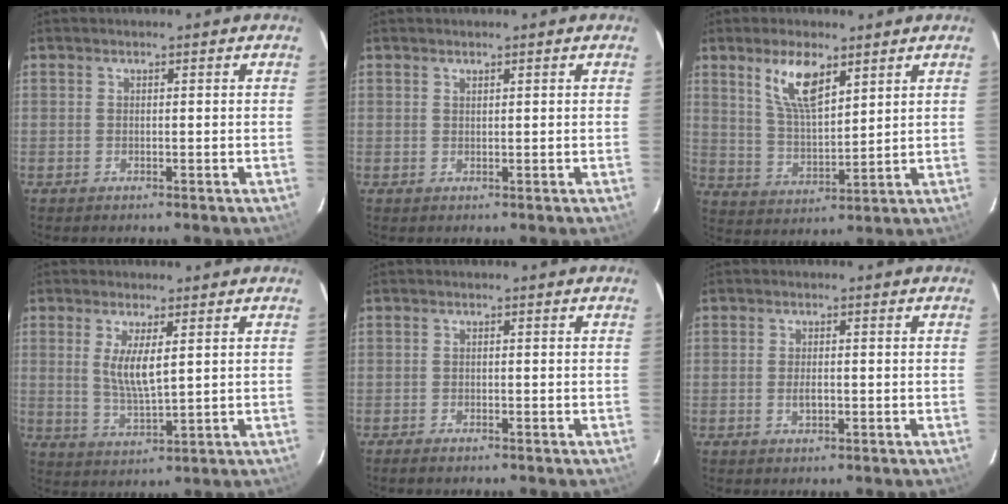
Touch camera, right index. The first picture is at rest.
{"total": 0.5, "force": [0.5, 0.1, 0.1], "torque": [-0.001, 0.000, 0.011]}
{"total": 9.2, "force": [5.4, 3.4, 6.7], "torque": [-0.124, 0.004, 0.112]}
{"total": 6.3, "force": [1.7, 1.5, 5.8], "torque": [-0.110, -0.010, 0.037]}
{"total": 1.4, "force": [-1.2, 0.3, 0.6], "torque": [-0.016, -0.004, -0.023]}
{"total": 1.9, "force": [-0.5, 0.9, 1.6], "torque": [-0.030, -0.002, -0.008]}